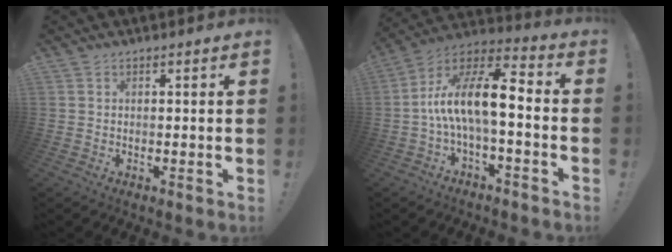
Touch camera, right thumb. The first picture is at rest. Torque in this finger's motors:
{"motor_torque": [2.31, 2.05, 1.67, -1.10, 0.15]}